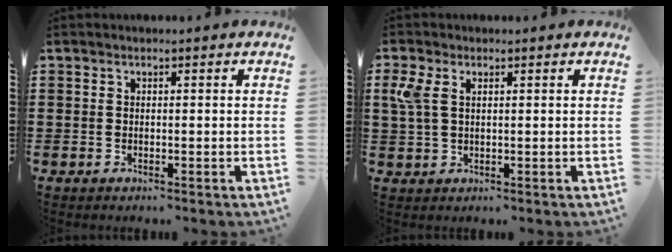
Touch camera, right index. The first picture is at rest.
{"total": 3.7, "force": [1.2, 2.0, 2.8], "torque": [-0.078, 0.002, 0.016]}